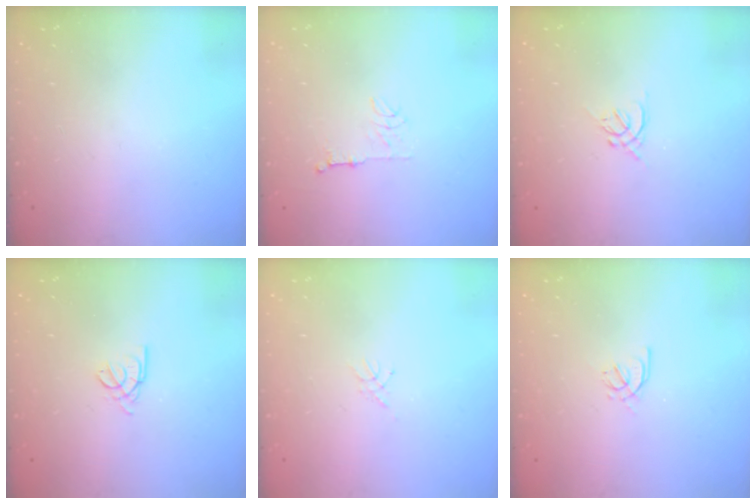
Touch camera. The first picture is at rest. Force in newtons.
{"total": 5.8, "press": 5.8, "slide": 0.5}
{"total": 1.3, "press": 1.2, "slide": 0.5}
{"total": 2.5, "press": 2.5, "slide": 0.5}
{"total": 2.3, "press": 2.2, "slide": 0.3}
{"total": 2.4, "press": 2.3, "slide": 0.6}